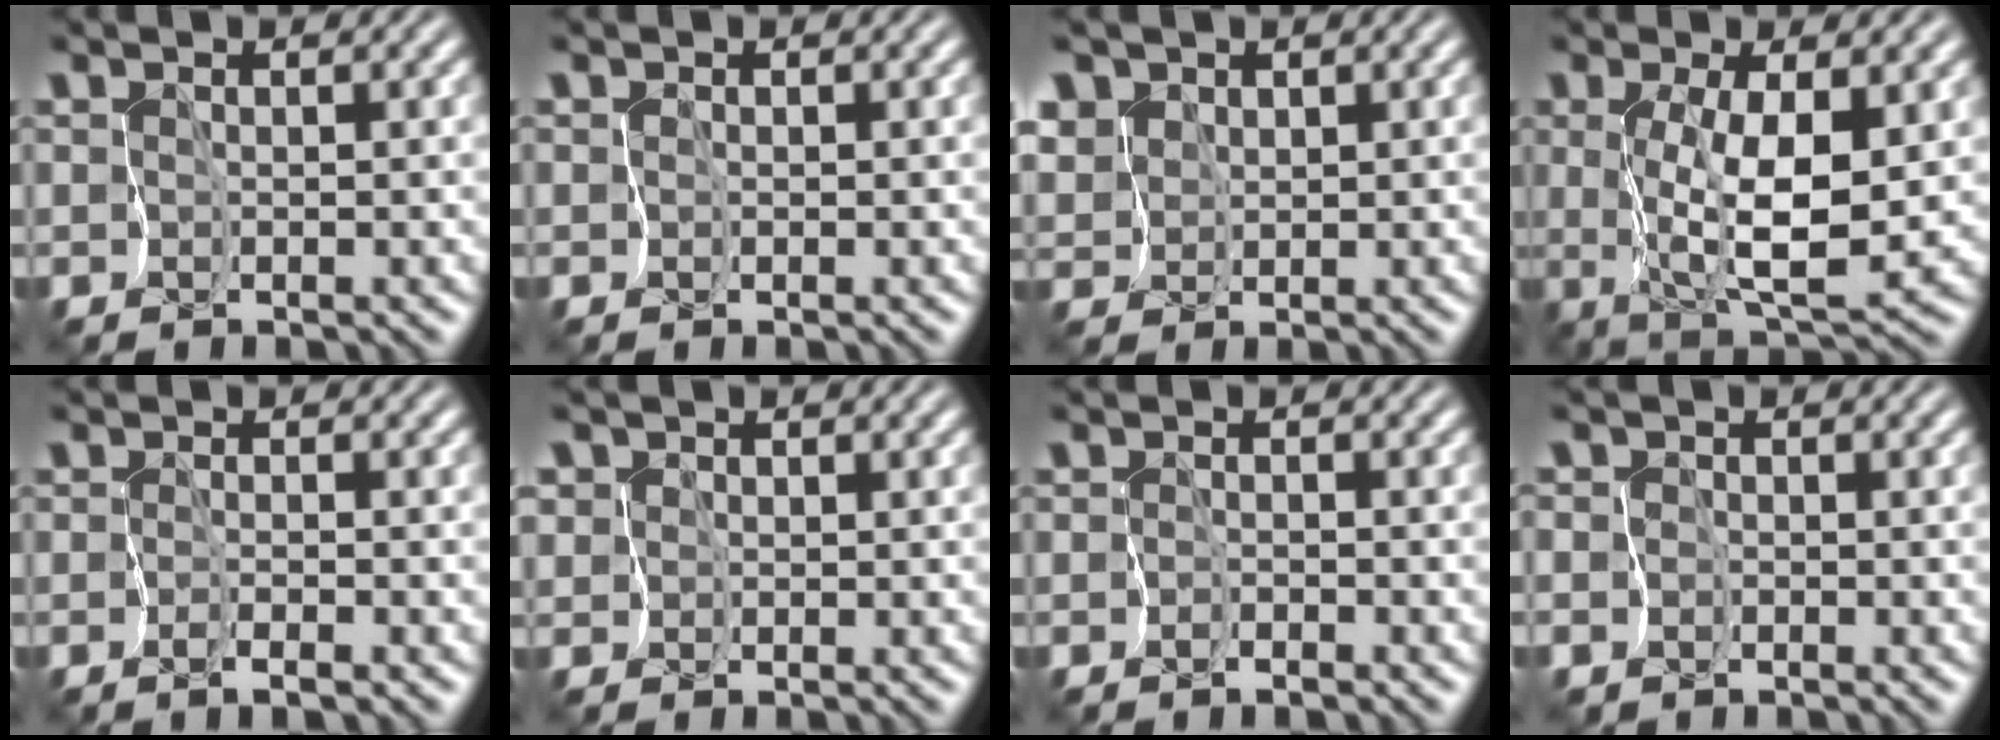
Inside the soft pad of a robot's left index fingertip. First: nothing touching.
{"total": 0.0}
{"total": 4.1, "force": [2.0, 3.4, 1.1], "torque": [-0.057, 0.011, 0.038]}
{"total": 6.0, "force": [0.5, 2.0, 5.6], "torque": [-0.110, -0.013, 0.016]}
{"total": 0.9, "force": [-0.8, 0.0, 0.5], "torque": [-0.010, -0.001, -0.018]}
{"total": 2.4, "force": [0.9, 2.2, 0.5], "torque": [-0.007, 0.013, 0.008]}
{"total": 0.8, "force": [-0.8, 0.2, -0.1], "torque": [0.004, -0.003, -0.019]}
{"total": 1.9, "force": [-0.5, 1.8, 0.1], "torque": [0.012, 0.009, -0.027]}